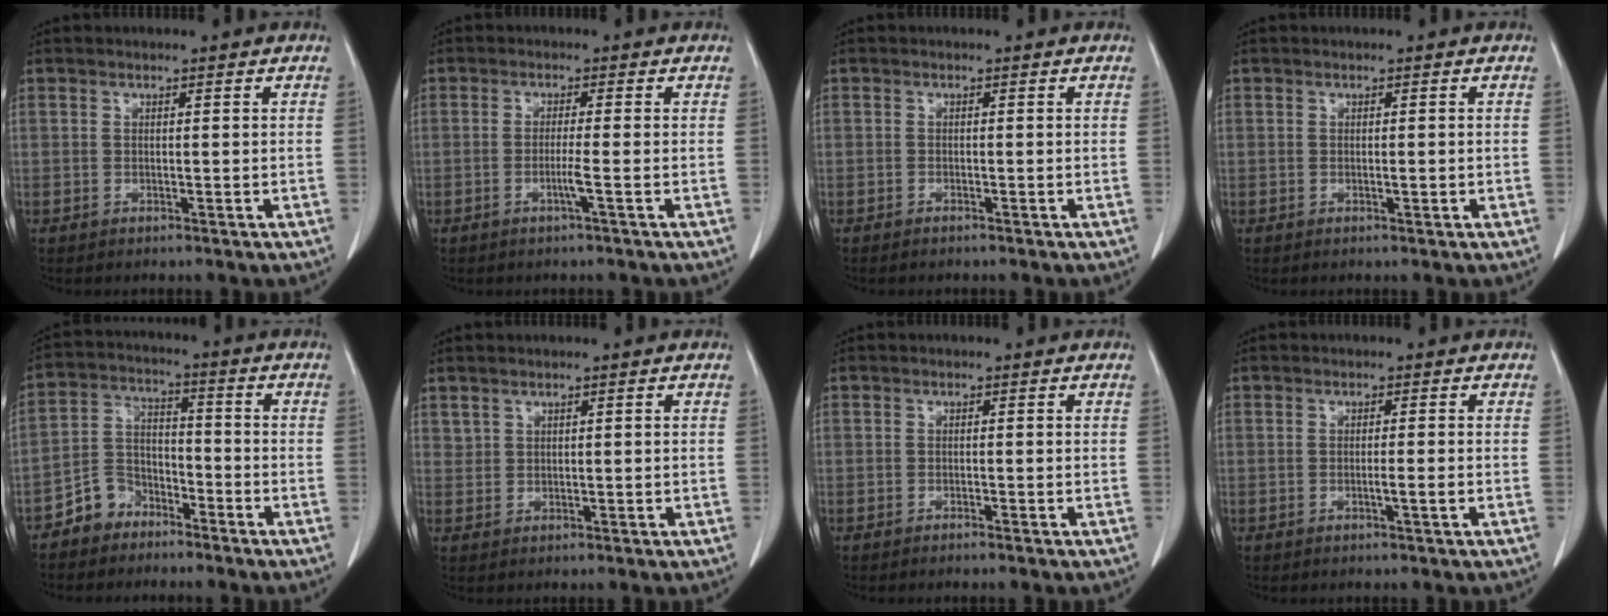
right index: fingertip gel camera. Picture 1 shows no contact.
{"total": 2.3, "force": [-0.9, -0.6, 2.0], "torque": [-0.039, -0.003, -0.018]}
{"total": 0.7, "force": [-0.7, 0.0, 0.3], "torque": [-0.009, -0.002, -0.011]}
{"total": 0.8, "force": [-0.1, 0.2, 0.8], "torque": [-0.012, 0.000, 0.000]}
{"total": 6.5, "force": [-4.8, 4.2, 1.0], "torque": [-0.016, 0.013, -0.094]}
{"total": 1.1, "force": [0.9, 0.6, 0.2], "torque": [0.001, 0.004, 0.019]}
{"total": 1.2, "force": [-1.0, -0.2, 0.7], "torque": [-0.012, 0.002, -0.014]}
{"total": 1.7, "force": [-0.6, -0.2, 1.5], "torque": [-0.026, -0.002, -0.010]}